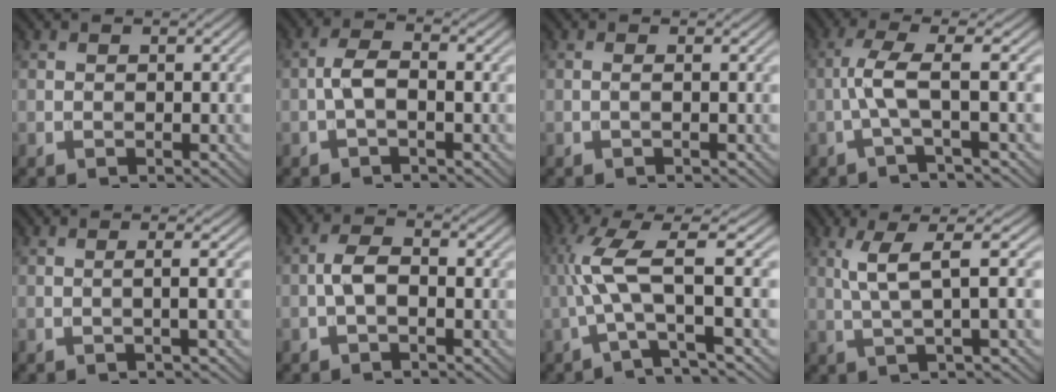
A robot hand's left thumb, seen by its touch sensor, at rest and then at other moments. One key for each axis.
{"total": 3.2, "fx": -0.7, "fy": 1.1, "fz": 2.9, "tx": -0.063, "ty": 0.008, "tz": -0.019}
{"total": 1.0, "fx": -0.1, "fy": 0.1, "fz": 1.0, "tx": -0.015, "ty": 0.003, "tz": -0.006}
{"total": 4.6, "fx": -0.7, "fy": 0.3, "fz": 4.5, "tx": -0.088, "ty": 0.014, "tz": -0.029}
{"total": 1.9, "fx": 0.1, "fy": 0.2, "fz": 1.9, "tx": -0.031, "ty": 0.006, "tz": -0.008}
{"total": 3.2, "fx": -0.7, "fy": 1.5, "fz": 2.8, "tx": -0.057, "ty": 0.008, "tz": -0.018}
{"total": 8.1, "fx": -0.6, "fy": 1.2, "fz": 8.0, "tx": -0.164, "ty": 0.020, "tz": -0.023}
{"total": 5.5, "fx": 1.3, "fy": 0.8, "fz": 5.3, "tx": -0.104, "ty": 0.015, "tz": 0.026}